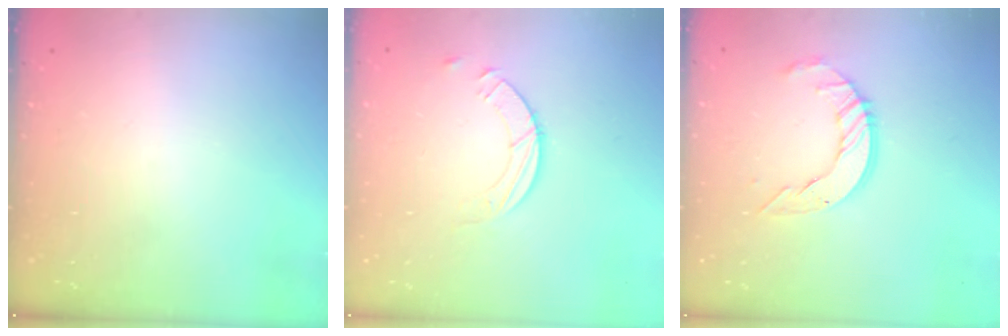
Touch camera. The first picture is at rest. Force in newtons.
{"total": 6.0, "press": 6.0, "slide": 0.6}
{"total": 9.3, "press": 9.3, "slide": 0.9}